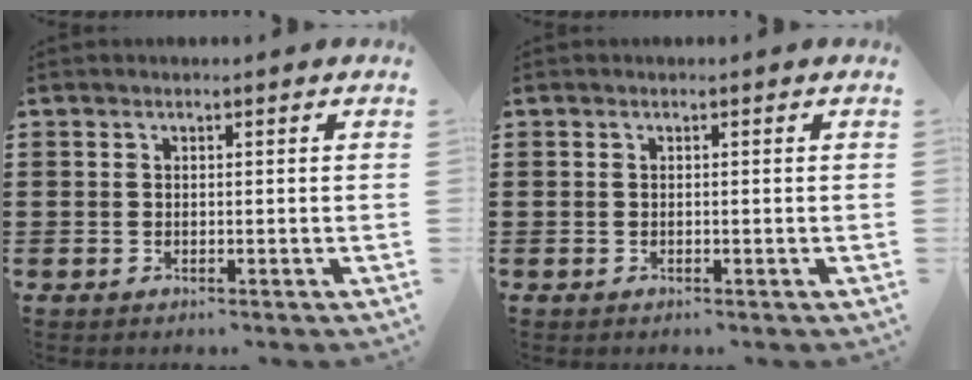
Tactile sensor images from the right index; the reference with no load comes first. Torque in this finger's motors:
{"motor_torque": [0.03, 0.05, 0.00, 0.00]}